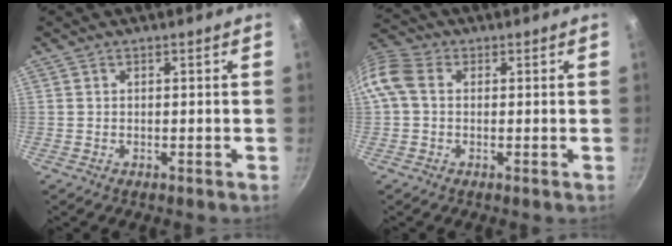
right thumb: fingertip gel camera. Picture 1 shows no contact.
{"total": 9.8, "force": [1.1, 7.5, 6.2], "torque": [-0.141, 0.029, 0.007]}